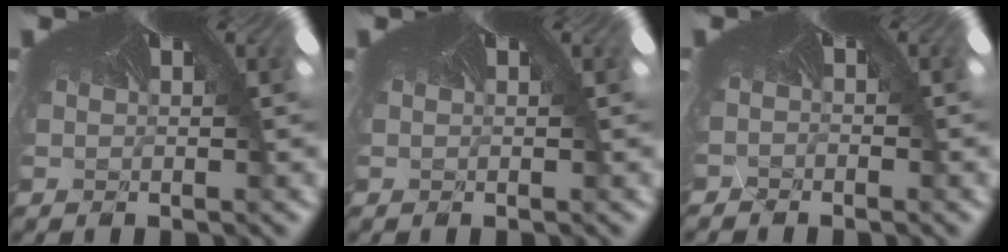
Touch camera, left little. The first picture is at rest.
{"total": 0.0}
{"total": 2.6, "force": [-2.3, 1.2, 0.4], "torque": [-0.017, -0.036, -0.018]}